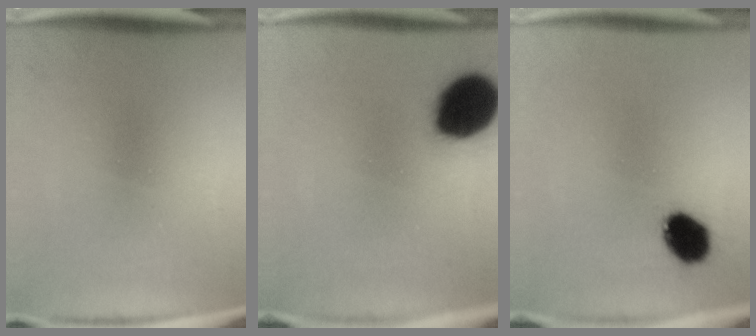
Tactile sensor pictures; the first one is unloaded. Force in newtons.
{"total": 17.6}
{"total": 8.0}